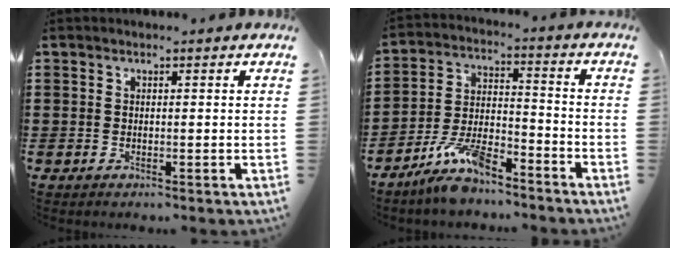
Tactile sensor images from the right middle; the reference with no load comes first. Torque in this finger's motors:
{"motor_torque": [0.26, -0.22, 0.23, 0.03]}